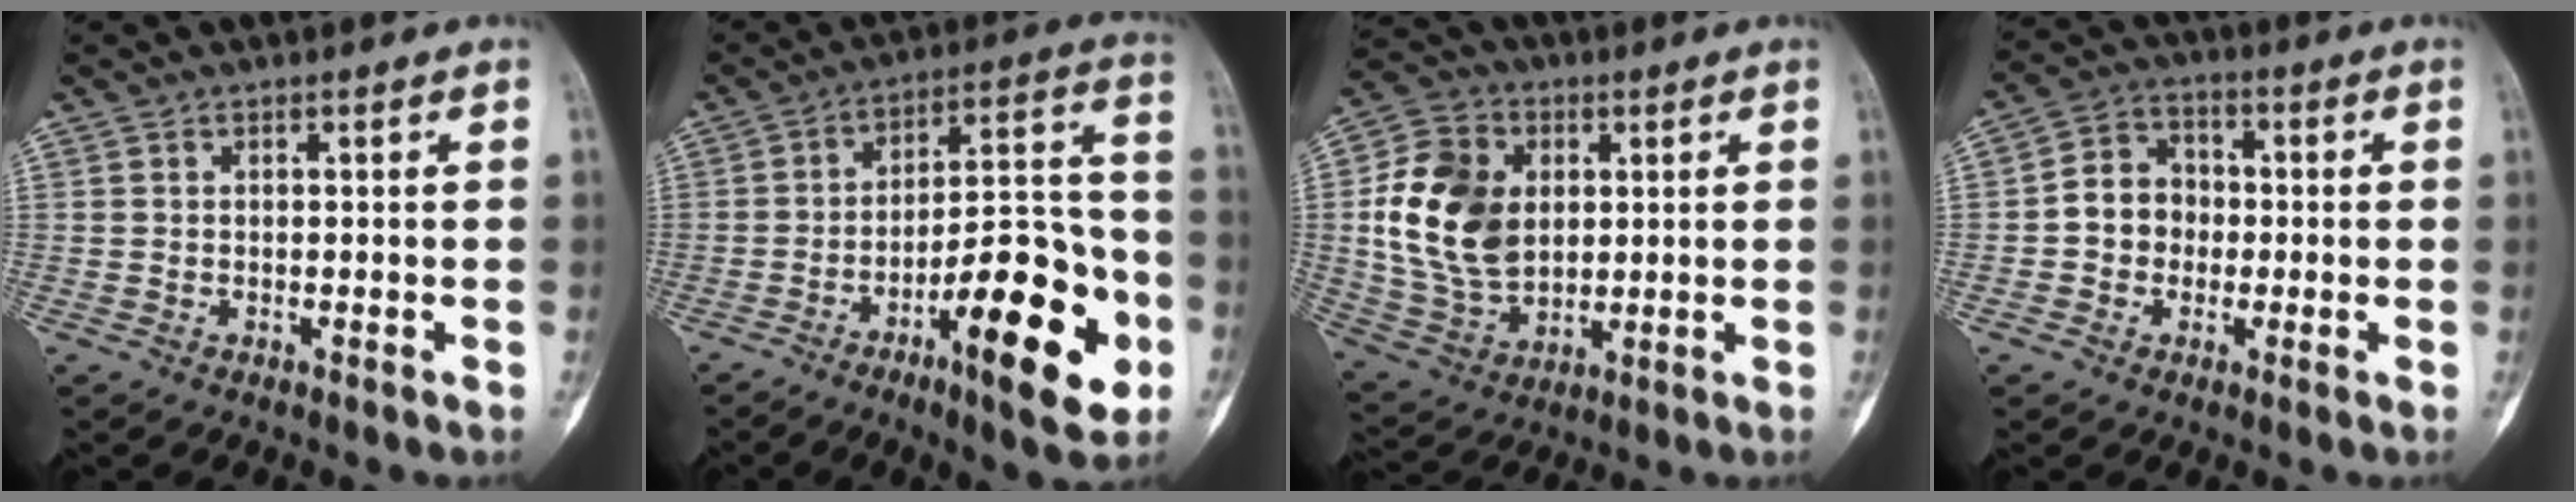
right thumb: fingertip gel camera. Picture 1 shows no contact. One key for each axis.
{"total": 20.2, "fx": -8.4, "fy": 6.3, "fz": 17.3, "tx": -0.236, "ty": 0.054, "tz": -0.123}
{"total": 16.6, "fx": 2.3, "fy": 12.1, "fz": 11.1, "tx": -0.189, "ty": -0.002, "tz": 0.049}
{"total": 7.4, "fx": -0.8, "fy": 6.5, "fz": 3.5, "tx": -0.027, "ty": 0.022, "tz": -0.028}